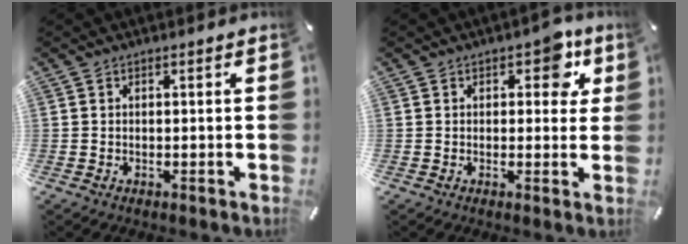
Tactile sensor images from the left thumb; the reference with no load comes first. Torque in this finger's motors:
{"motor_torque": [1.15, 1.11, 0.40, -0.48, 0.00]}